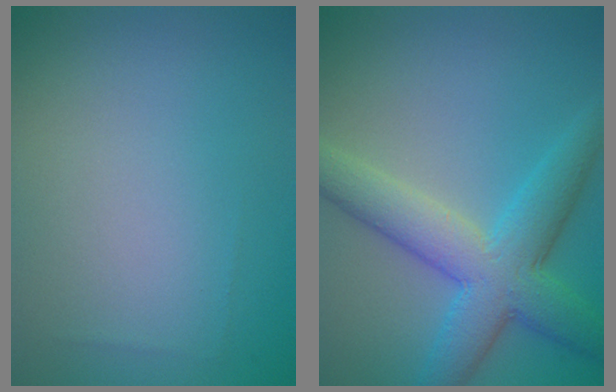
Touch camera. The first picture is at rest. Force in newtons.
{"total": 7.1, "press": 7.1, "slide": 0.3}